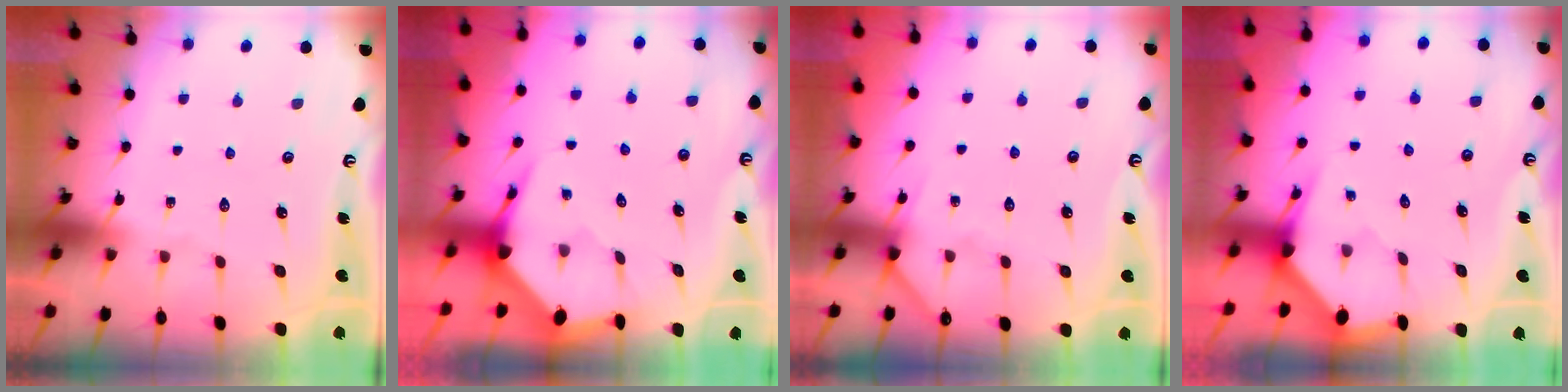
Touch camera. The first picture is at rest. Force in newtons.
{"total": 3.6, "press": 3.6, "slide": 0.5}
{"total": 5.1, "press": 5.1, "slide": 0.5}
{"total": 2.7, "press": 2.7, "slide": 0.2}